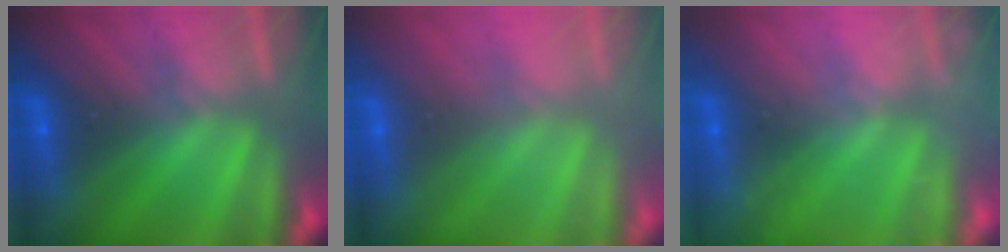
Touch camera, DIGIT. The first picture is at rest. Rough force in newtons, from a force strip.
{"total": 2.7}
{"total": 2.3}